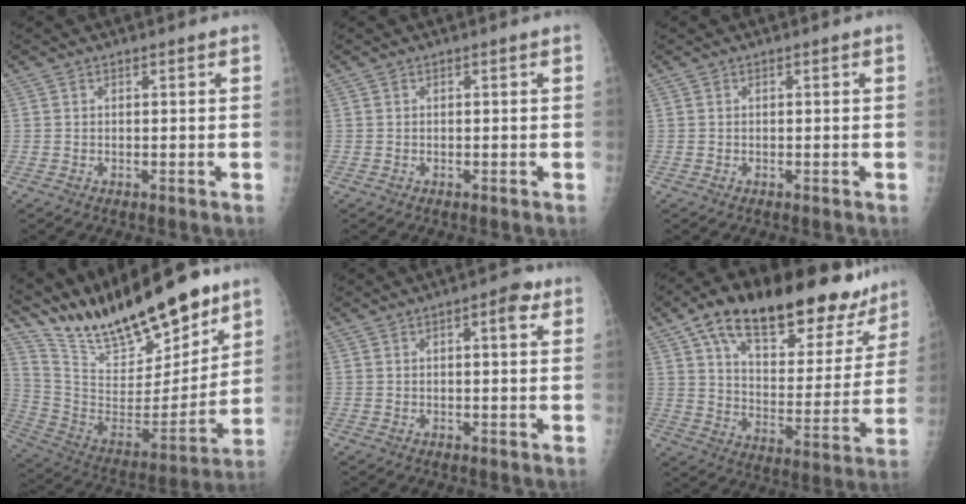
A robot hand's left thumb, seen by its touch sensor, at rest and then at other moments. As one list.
[{"total": 0.0}, {"total": 0.0}, {"total": 26.3, "force": [21.1, 7.4, 13.8], "torque": [-0.200, -0.090, 0.367]}, {"total": 3.8, "force": [1.6, 1.3, 3.2], "torque": [-0.040, 0.002, 0.016]}, {"total": 28.3, "force": [19.4, 12.6, 16.4], "torque": [-0.216, -0.046, 0.294]}]